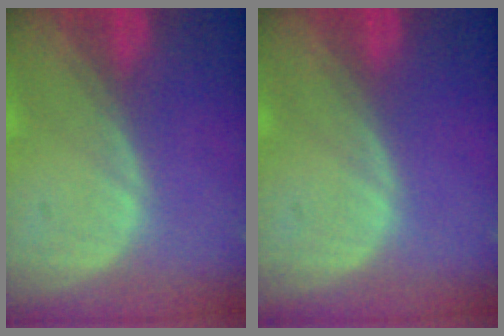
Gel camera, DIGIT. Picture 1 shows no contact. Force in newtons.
{"total": 0.0}